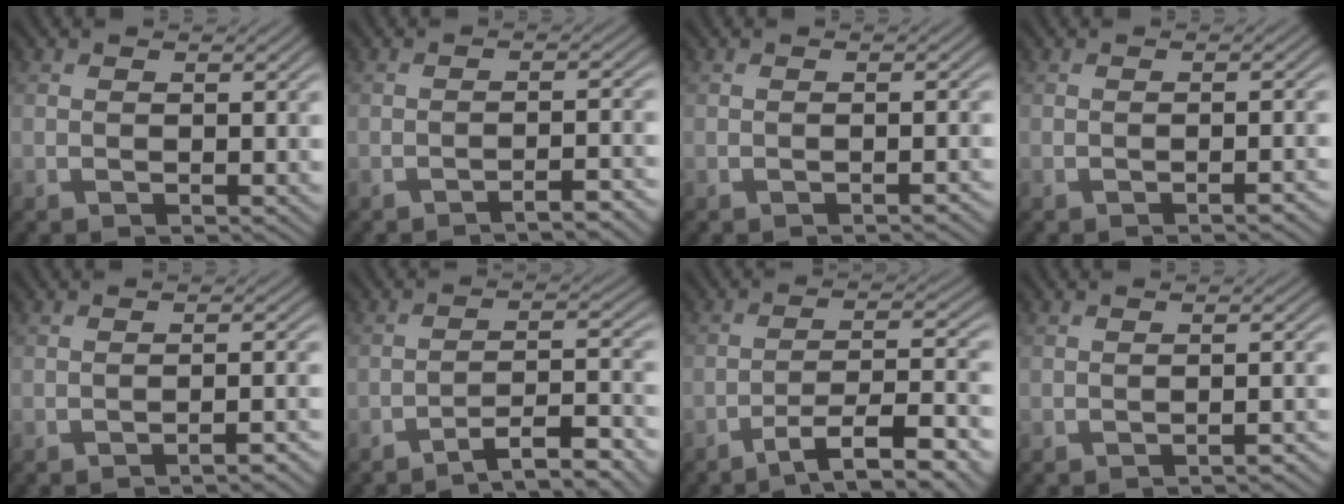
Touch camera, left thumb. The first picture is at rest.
{"total": 3.3, "force": [-2.6, 0.3, 2.0], "torque": [-0.025, 0.014, -0.048]}
{"total": 1.1, "force": [-0.8, 0.1, 0.8], "torque": [-0.005, 0.006, -0.016]}
{"total": 1.7, "force": [-1.1, 0.2, 1.3], "torque": [-0.014, 0.007, -0.022]}
{"total": 2.7, "force": [-2.1, 0.3, 1.7], "torque": [-0.019, 0.011, -0.039]}
{"total": 7.5, "force": [-5.8, 1.3, 4.6], "torque": [-0.066, 0.014, -0.097]}
{"total": 9.6, "force": [-6.2, 2.3, 7.0], "torque": [-0.123, 0.002, -0.097]}
{"total": 2.0, "force": [-1.6, 0.2, 1.2], "torque": [-0.010, 0.008, -0.031]}